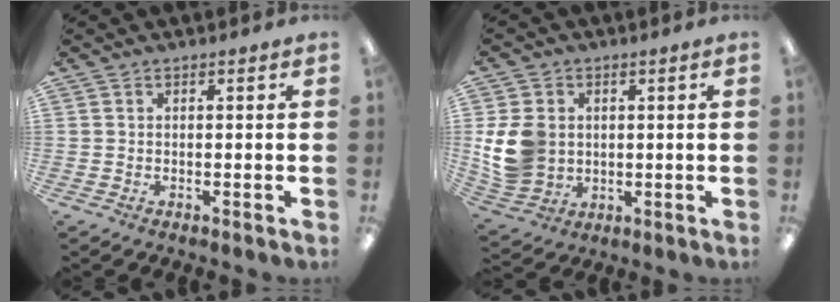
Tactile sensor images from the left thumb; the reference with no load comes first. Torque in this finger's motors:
{"motor_torque": [0.00, 0.38, 0.07, -0.06, 0.08]}